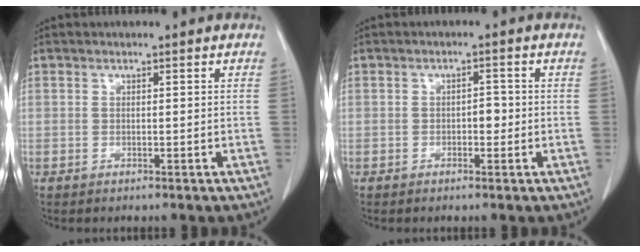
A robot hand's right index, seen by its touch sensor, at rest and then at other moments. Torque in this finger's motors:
{"motor_torque": [0.34, -0.33, 0.02, 0.02]}